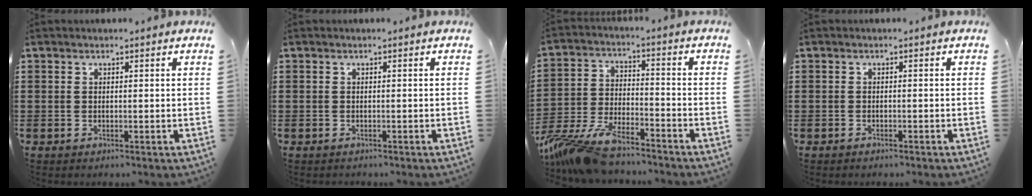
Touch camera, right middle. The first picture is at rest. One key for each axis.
{"total": 0.0}
{"total": 9.9, "fx": -8.6, "fy": 2.0, "fz": 4.4, "tx": -0.109, "ty": 0.002, "tz": -0.174}
{"total": 0.7, "fx": -0.7, "fy": 0.1, "fz": 0.1, "tx": -0.004, "ty": -0.001, "tz": -0.014}